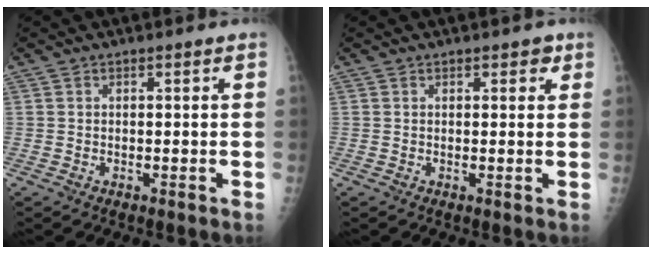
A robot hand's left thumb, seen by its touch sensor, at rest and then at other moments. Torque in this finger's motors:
{"motor_torque": [-0.21, -0.23, -0.16, 0.20, -0.01]}